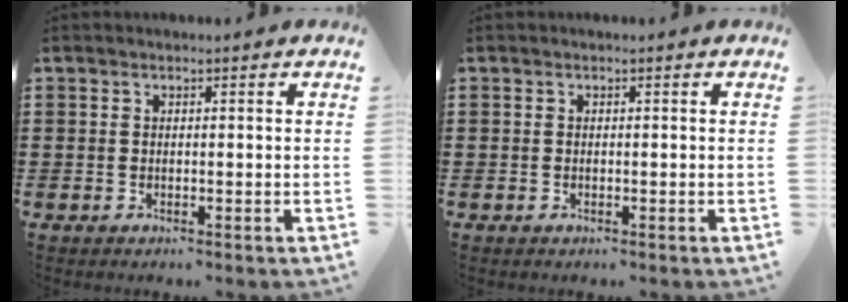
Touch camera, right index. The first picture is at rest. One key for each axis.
{"total": 0.0}